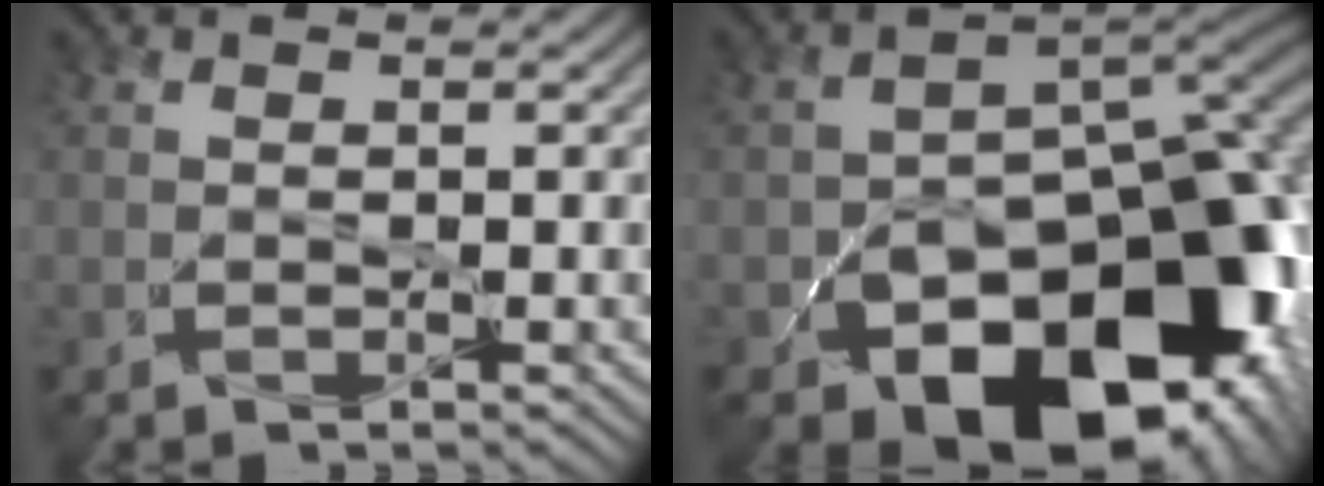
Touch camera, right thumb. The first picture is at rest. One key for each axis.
{"total": 20.5, "fx": -10.2, "fy": 12.8, "fz": 12.3, "tx": -0.154, "ty": -0.049, "tz": -0.133}